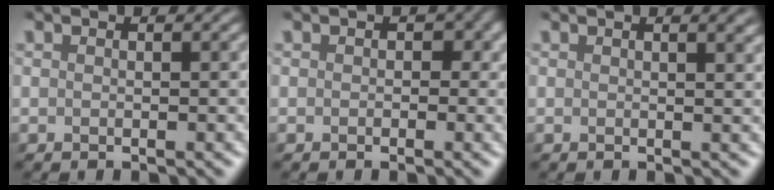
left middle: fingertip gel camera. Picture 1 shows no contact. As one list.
[{"total": 1.4, "force": [-0.1, 1.2, 0.6], "torque": [0.012, 0.003, -0.011]}, {"total": 1.8, "force": [0.8, 0.8, 1.4], "torque": [0.002, 0.012, -0.008]}]